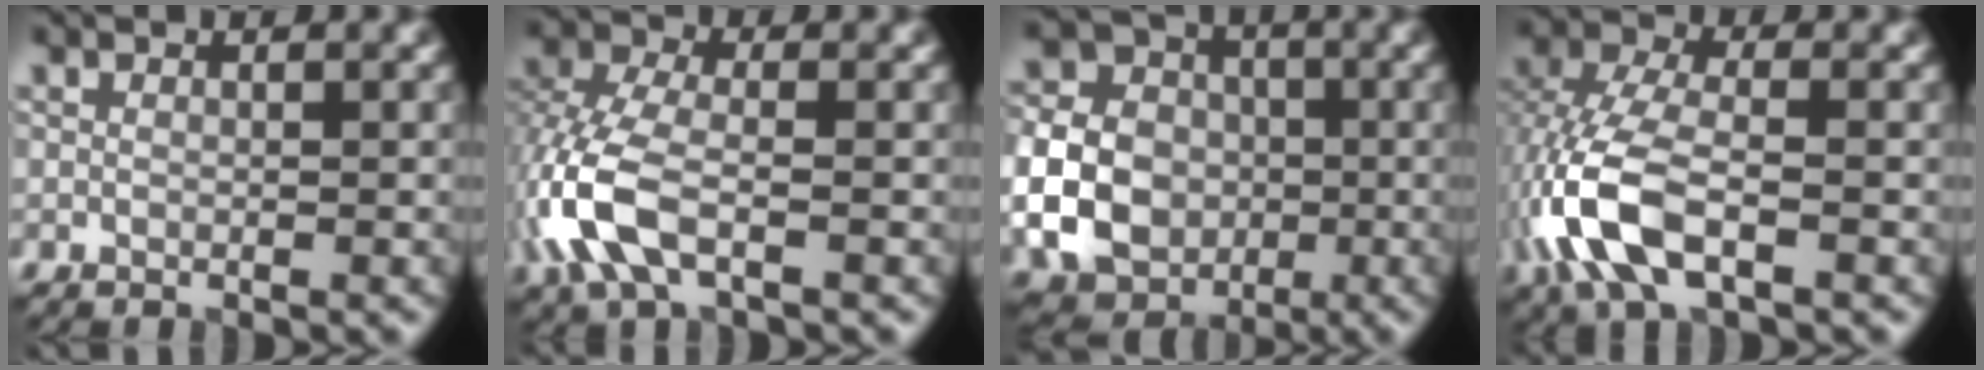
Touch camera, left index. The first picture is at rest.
{"total": 6.8, "force": [-2.2, 3.6, 5.3], "torque": [-0.139, 0.002, -0.053]}
{"total": 8.6, "force": [-1.8, 7.0, 4.6], "torque": [-0.100, -0.002, -0.039]}
{"total": 8.0, "force": [-2.6, 4.0, 6.4], "torque": [-0.154, 0.004, -0.062]}